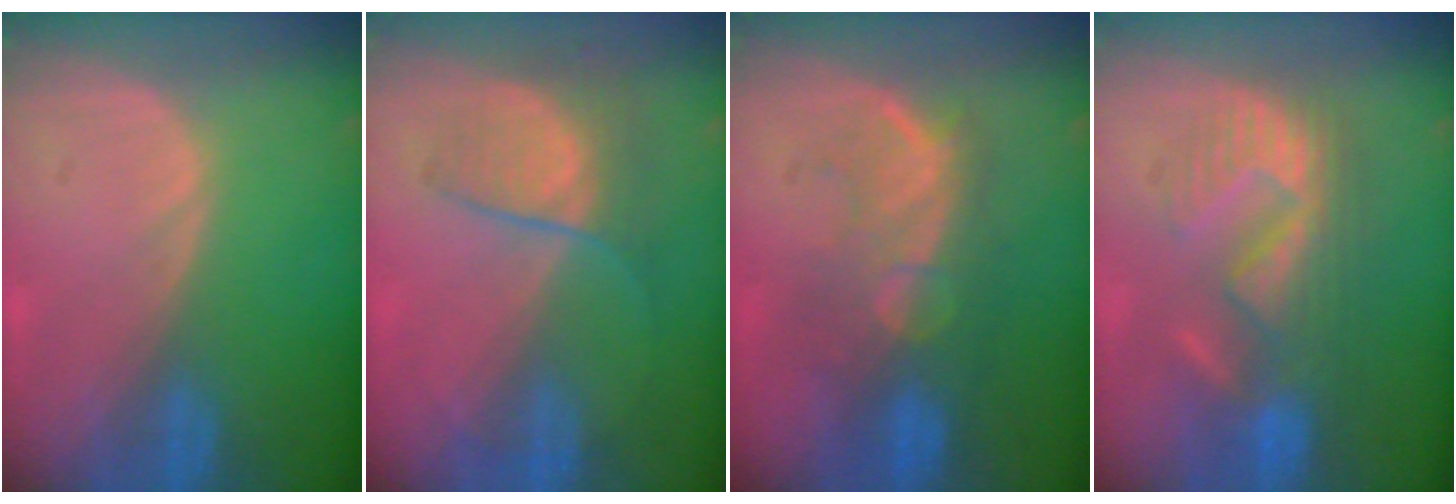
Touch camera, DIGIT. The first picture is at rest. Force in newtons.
{"total": 6.6, "press": 6.0, "slide": 2.8}
{"total": 9.4, "press": 8.7, "slide": 3.4}
{"total": 9.0, "press": 8.9, "slide": 1.5}